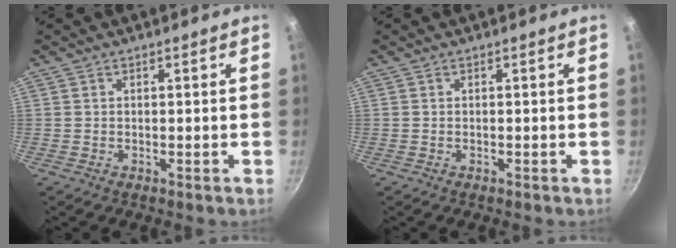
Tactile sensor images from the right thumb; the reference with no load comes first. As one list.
[{"total": 0.0}]